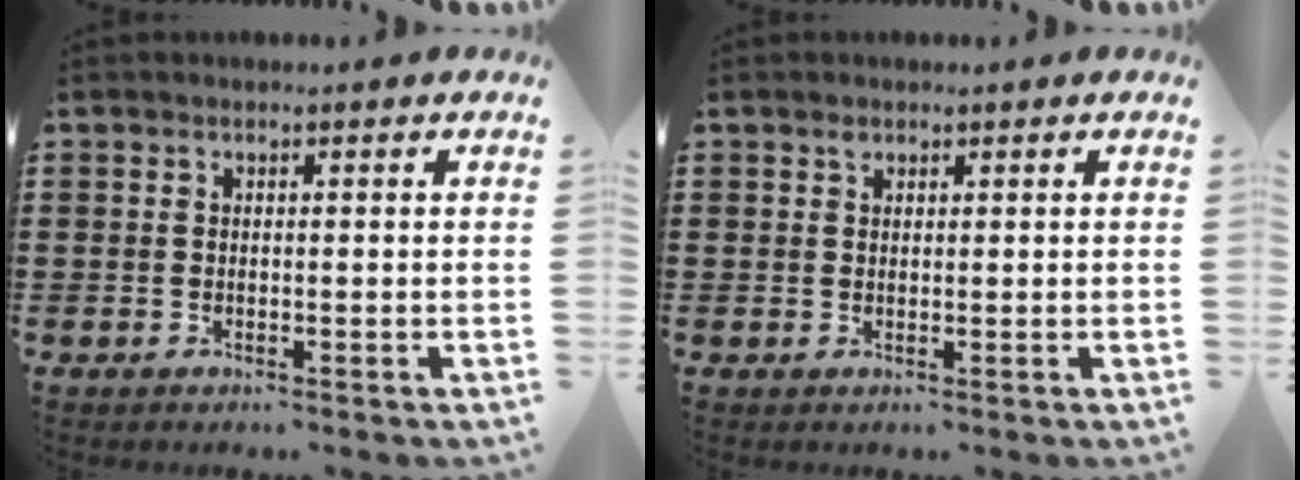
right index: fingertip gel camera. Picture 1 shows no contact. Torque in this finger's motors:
{"motor_torque": [0.28, -0.20, 0.06, 0.02]}